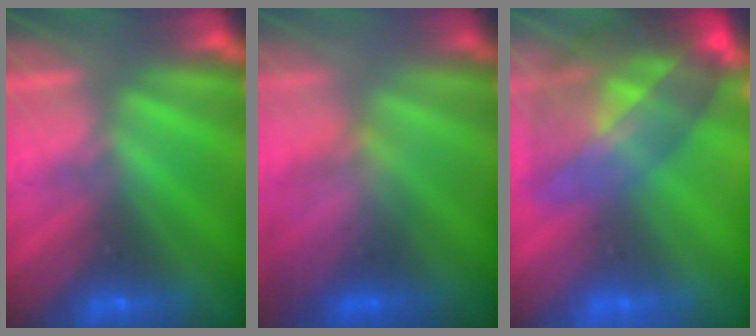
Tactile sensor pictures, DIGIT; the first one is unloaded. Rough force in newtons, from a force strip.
{"total": 3.9}
{"total": 7.3}